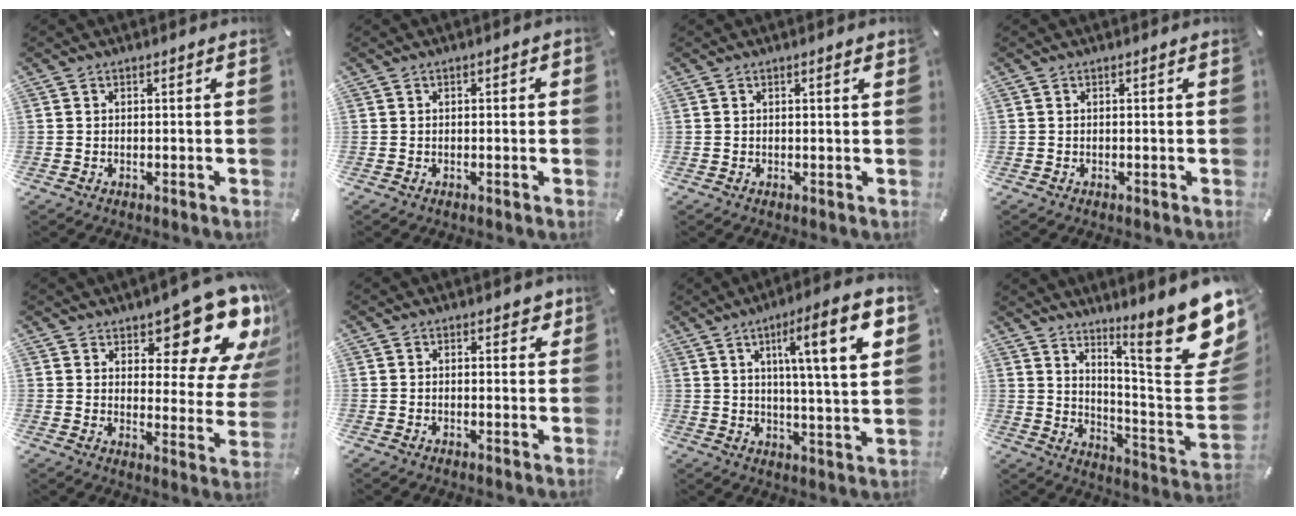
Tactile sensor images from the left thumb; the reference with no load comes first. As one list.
[{"total": 0.8, "force": [-0.2, 0.2, 0.7], "torque": [-0.013, 0.001, -0.004]}, {"total": 1.4, "force": [0.4, 0.1, 1.3], "torque": [-0.026, 0.000, 0.006]}, {"total": 0.0}, {"total": 17.0, "force": [11.7, 7.3, 9.9], "torque": [-0.112, -0.101, 0.193]}, {"total": 1.7, "force": [0.7, 1.0, 1.2], "torque": [-0.010, -0.001, 0.008]}, {"total": 15.5, "force": [6.4, 2.3, 13.9], "torque": [-0.216, -0.022, 0.089]}, {"total": 22.9, "force": [13.2, 5.1, 18.0], "torque": [-0.255, -0.102, 0.208]}]